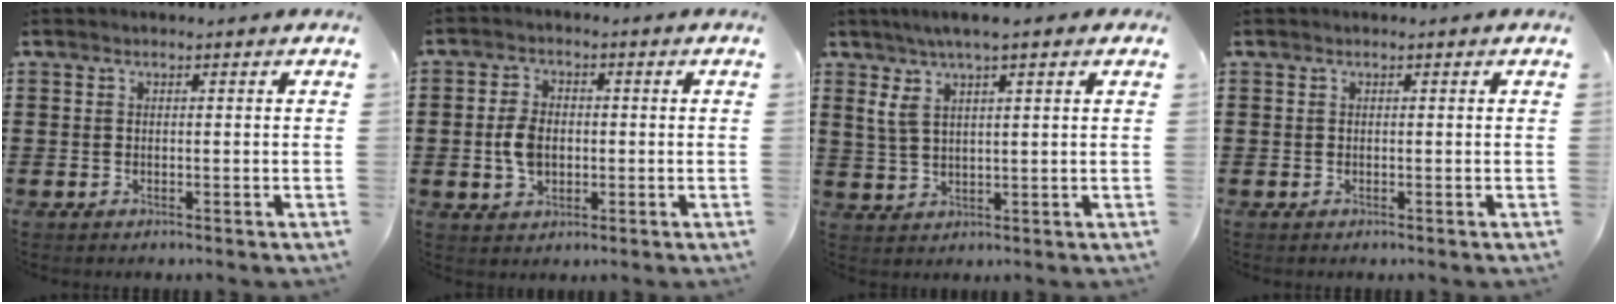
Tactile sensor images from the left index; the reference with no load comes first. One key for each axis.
{"total": 4.7, "fx": -0.4, "fy": 3.1, "fz": 3.4, "tx": -0.083, "ty": 0.004, "tz": -0.012}
{"total": 5.7, "fx": 2.9, "fy": 1.2, "fz": 4.7, "tx": -0.095, "ty": 0.006, "tz": 0.050}
{"total": 0.0}